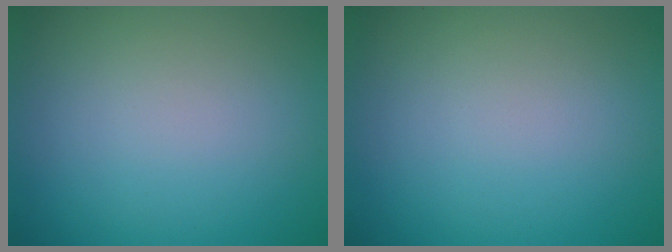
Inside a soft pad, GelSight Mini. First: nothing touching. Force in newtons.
{"total": 0.0}